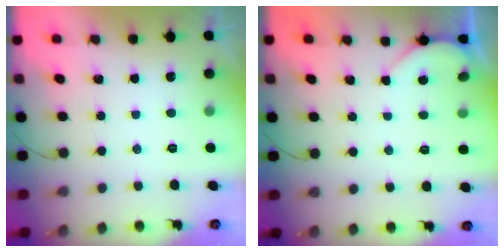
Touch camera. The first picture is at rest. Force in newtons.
{"total": 2.5, "press": 2.4, "slide": 0.3}